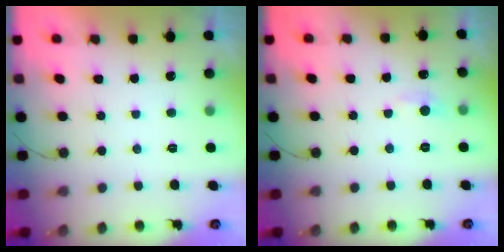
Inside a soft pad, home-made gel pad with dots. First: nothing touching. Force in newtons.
{"total": 4.4, "press": 4.4, "slide": 0.5}